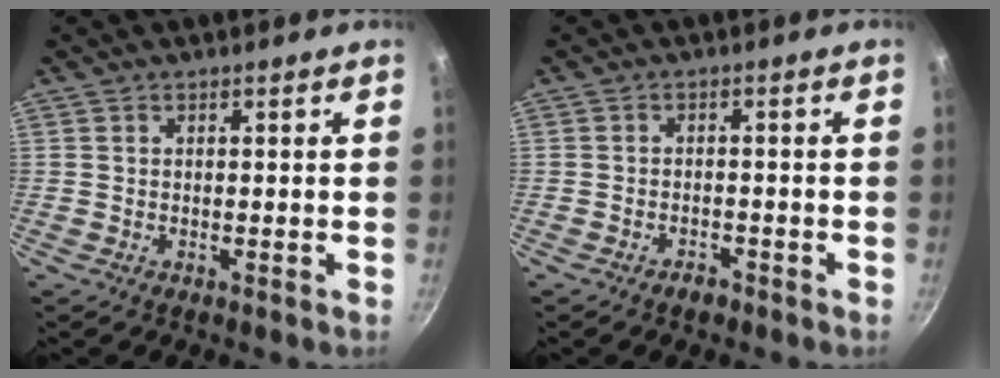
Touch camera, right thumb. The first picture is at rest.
{"total": 2.1, "force": [-1.6, 1.0, 0.8], "torque": [-0.009, 0.019, -0.020]}